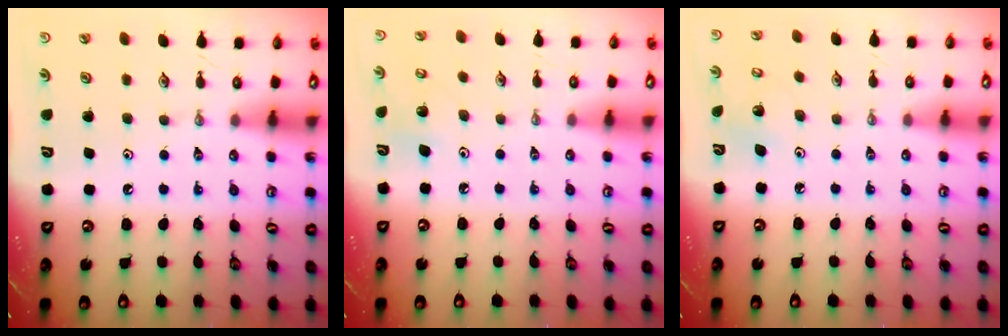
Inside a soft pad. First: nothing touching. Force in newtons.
{"total": 5.5, "press": 5.4, "slide": 0.4}
{"total": 4.0, "press": 4.0, "slide": 0.3}